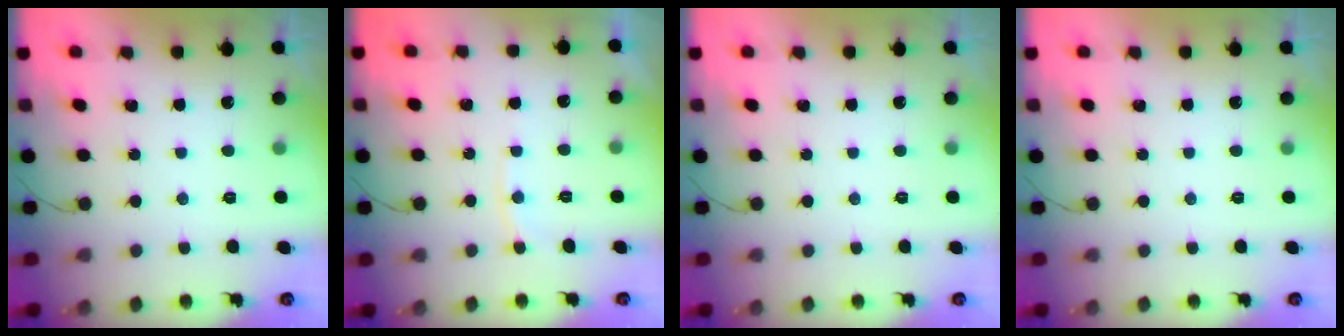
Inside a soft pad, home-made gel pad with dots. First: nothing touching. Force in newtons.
{"total": 5.1, "press": 5.1, "slide": 0.5}
{"total": 0.0}
{"total": 0.0}